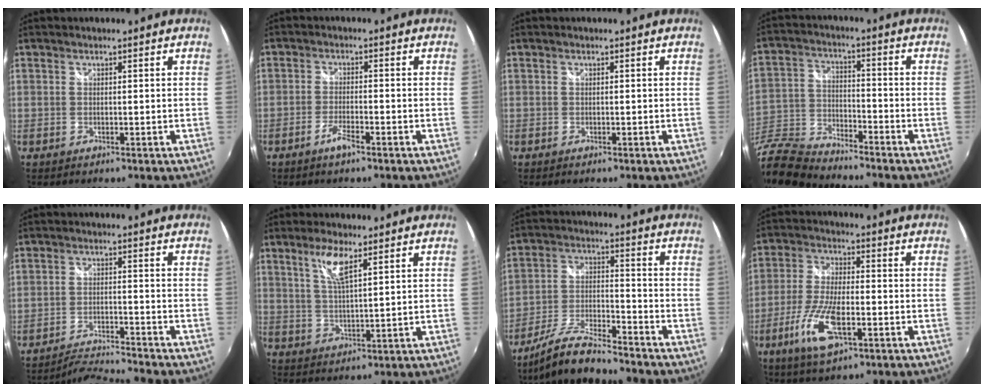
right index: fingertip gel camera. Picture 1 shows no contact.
{"total": 3.3, "force": [-2.4, 0.2, 2.3], "torque": [-0.061, -0.002, -0.049]}
{"total": 0.0}
{"total": 15.8, "force": [-12.9, 6.0, 6.9], "torque": [-0.183, -0.017, -0.255]}
{"total": 6.7, "force": [-6.3, -2.0, 0.6], "torque": [-0.037, 0.005, -0.117]}
{"total": 5.9, "force": [3.3, 1.1, 4.8], "torque": [-0.094, -0.002, 0.066]}
{"total": 12.2, "force": [-10.8, 1.5, 5.5], "torque": [-0.118, -0.008, -0.195]}
{"total": 11.2, "force": [-4.8, 3.7, 9.4], "torque": [-0.201, -0.012, -0.091]}